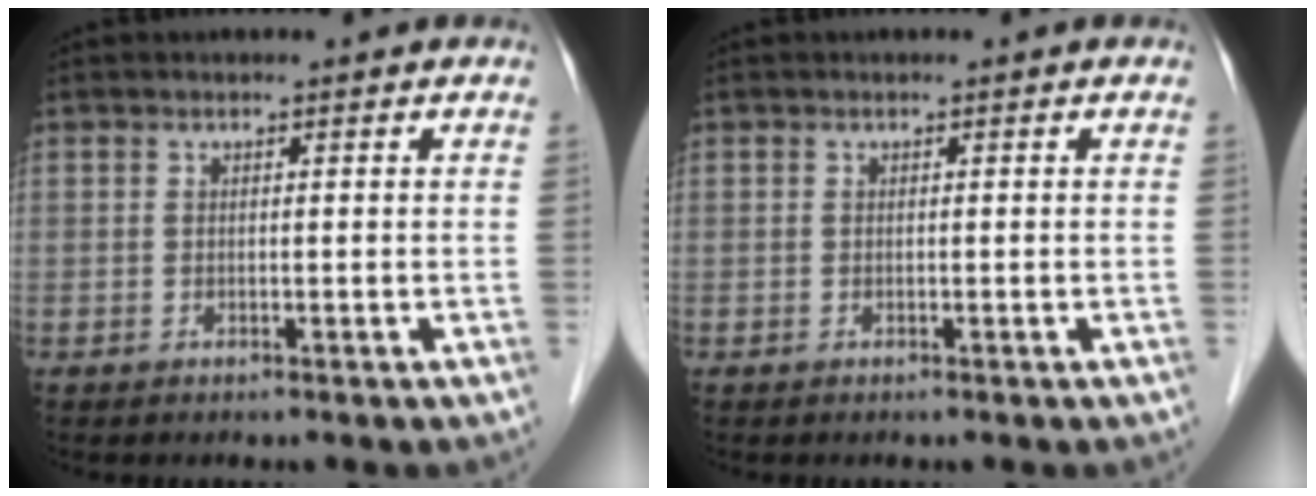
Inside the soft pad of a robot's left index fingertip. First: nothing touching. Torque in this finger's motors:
{"motor_torque": [0.00, 0.00, 0.00, 0.00]}